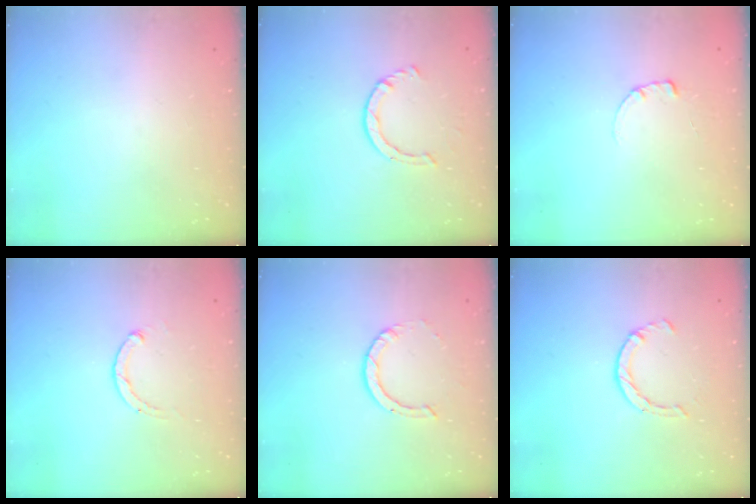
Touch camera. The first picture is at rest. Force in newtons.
{"total": 2.9, "press": 2.9, "slide": 0.4}
{"total": 0.6, "press": 0.6, "slide": 0.1}
{"total": 1.8, "press": 1.7, "slide": 0.5}
{"total": 3.5, "press": 3.5, "slide": 0.4}
{"total": 4.1, "press": 4.0, "slide": 0.4}